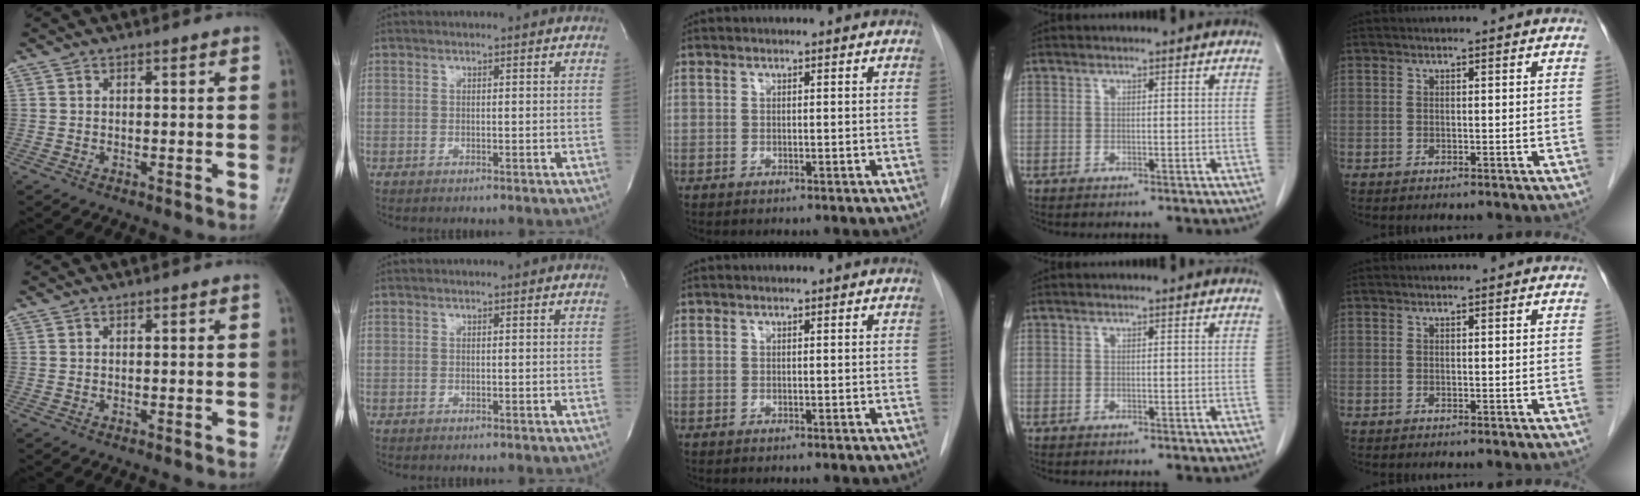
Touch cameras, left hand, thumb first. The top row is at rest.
{}